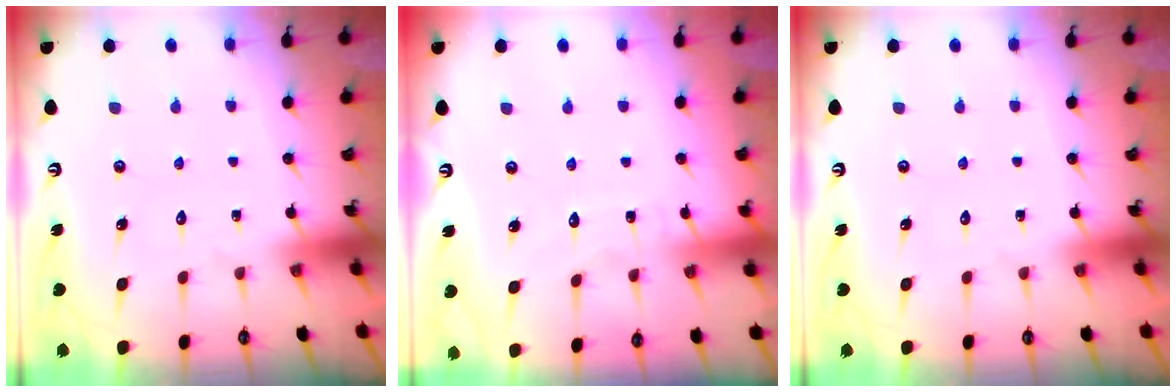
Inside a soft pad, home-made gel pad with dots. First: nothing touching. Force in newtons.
{"total": 4.3, "press": 4.3, "slide": 0.5}
{"total": 0.0}